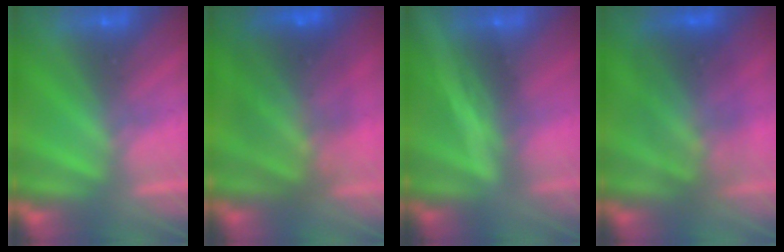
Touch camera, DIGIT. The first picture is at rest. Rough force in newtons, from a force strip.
{"total": 6.9}
{"total": 1.9}
{"total": 3.7}